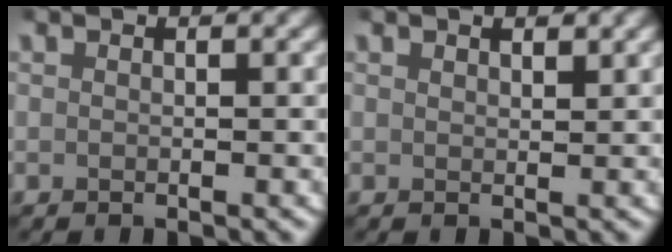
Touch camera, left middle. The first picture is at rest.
{"total": 1.0, "force": [0.8, 0.3, 0.4], "torque": [-0.001, -0.001, 0.015]}